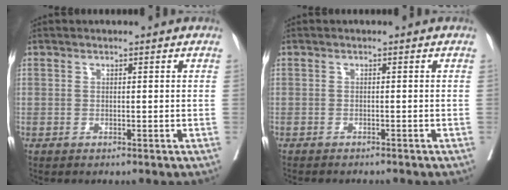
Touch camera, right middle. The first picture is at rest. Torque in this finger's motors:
{"motor_torque": [0.67, -0.95, 0.08, 0.02]}